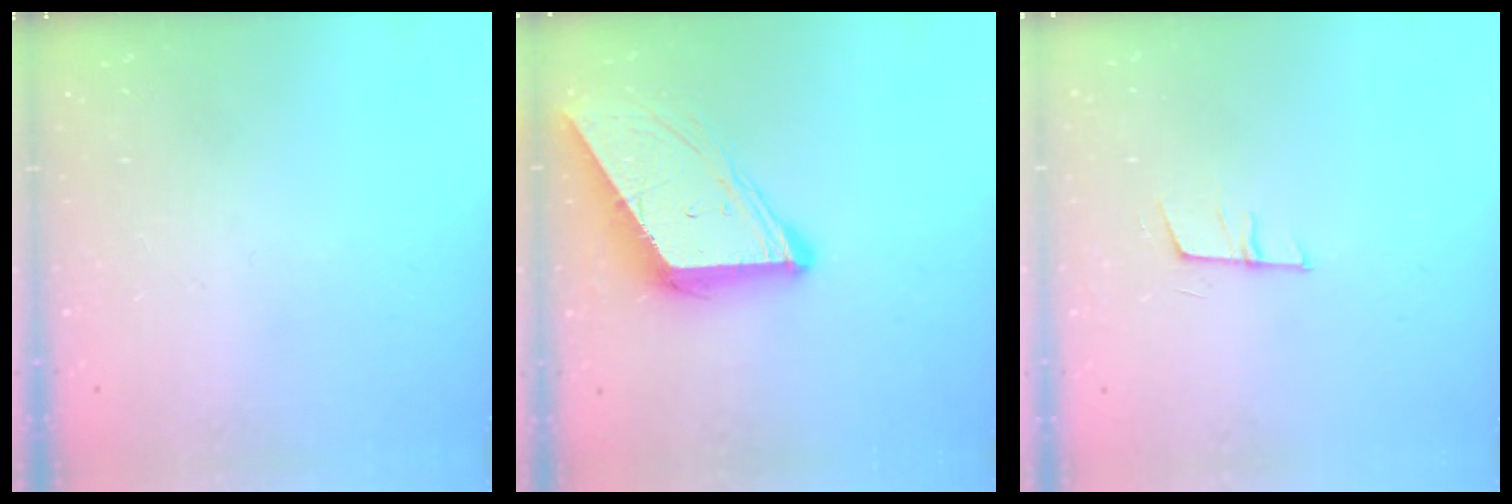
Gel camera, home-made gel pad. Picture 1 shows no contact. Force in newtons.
{"total": 10.3, "press": 10.3, "slide": 0.9}
{"total": 6.2, "press": 5.6, "slide": 2.7}